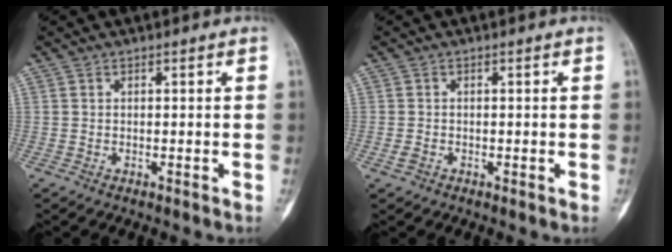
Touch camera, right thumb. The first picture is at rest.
{"total": 1.1, "force": [-0.5, 0.8, 0.3], "torque": [-0.007, 0.003, -0.010]}